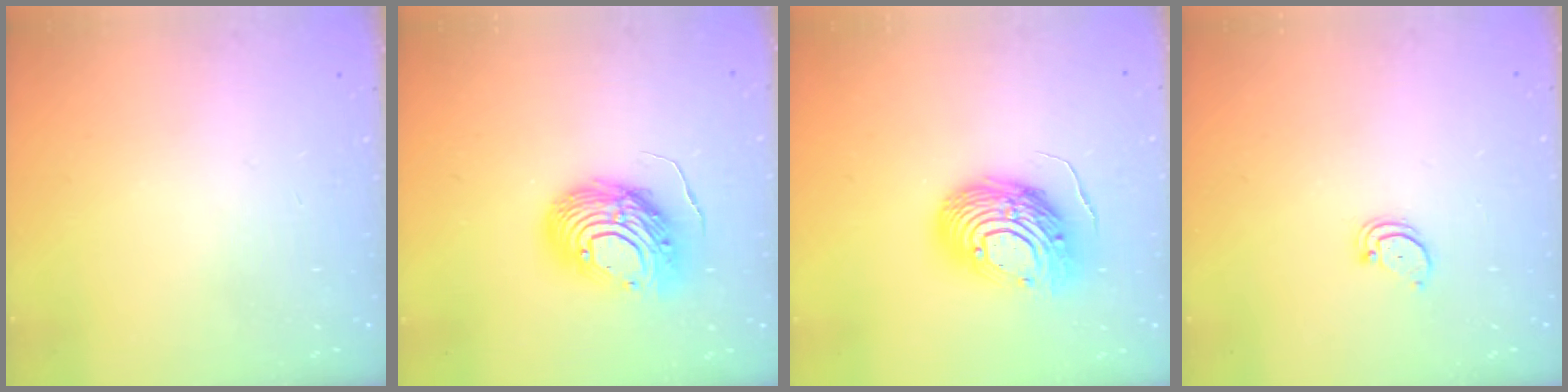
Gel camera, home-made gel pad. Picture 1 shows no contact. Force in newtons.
{"total": 12.5, "press": 12.4, "slide": 0.9}
{"total": 14.1, "press": 13.9, "slide": 2.6}
{"total": 1.5, "press": 1.5, "slide": 0.2}